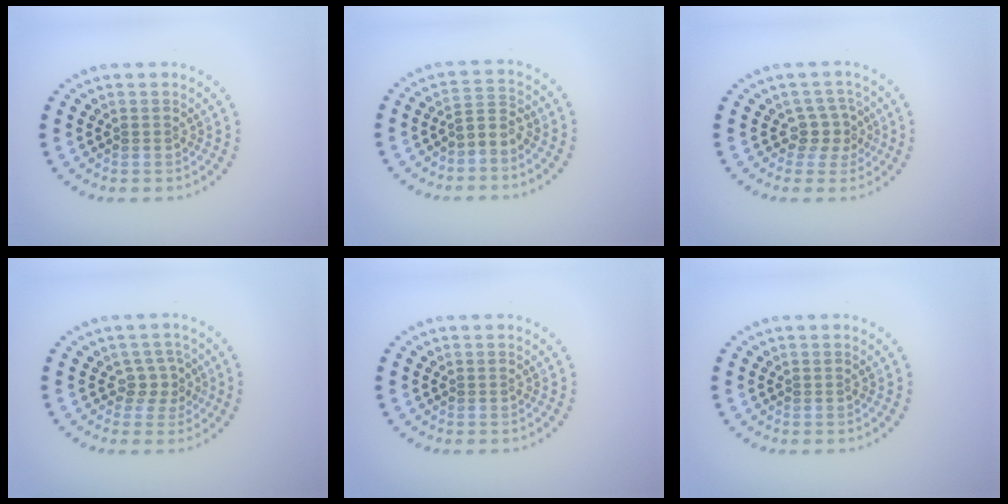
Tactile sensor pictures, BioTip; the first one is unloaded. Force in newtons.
{"total": 1.9, "press": 1.4, "slide": 1.2}
{"total": 2.2, "press": 1.7, "slide": 1.4}
{"total": 2.1, "press": 1.6, "slide": 1.3}
{"total": 0.0}
{"total": 0.0}